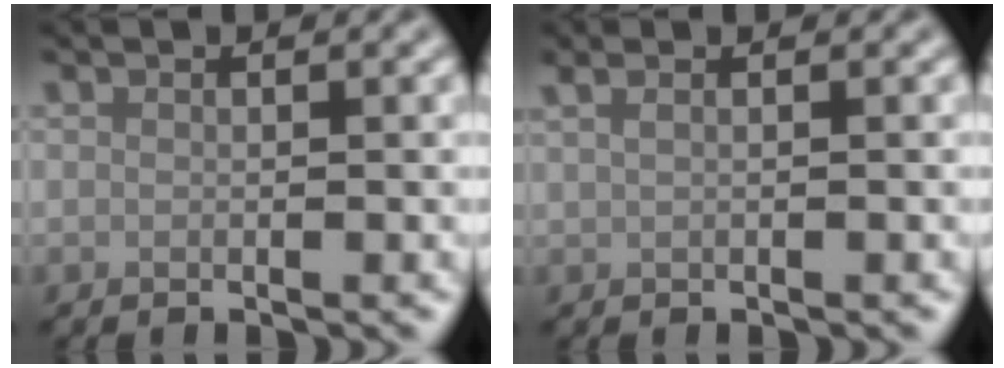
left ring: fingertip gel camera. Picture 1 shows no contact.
{"total": 1.6, "force": [0.9, 0.7, 1.2], "torque": [-0.022, -0.002, 0.008]}